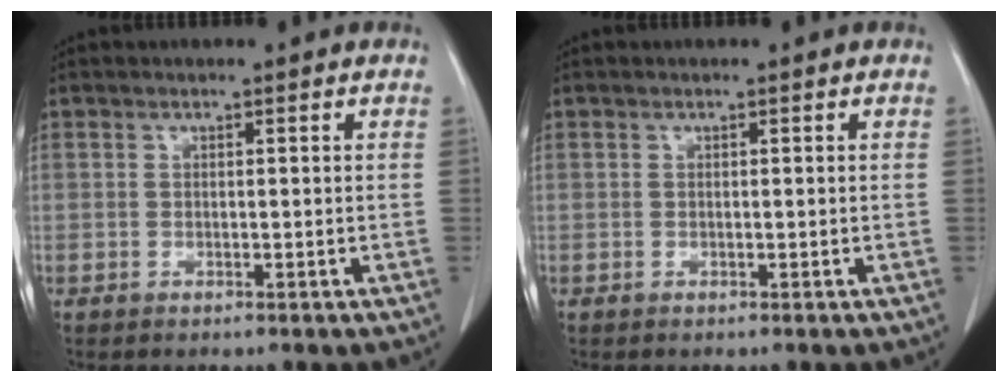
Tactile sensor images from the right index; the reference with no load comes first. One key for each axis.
{"total": 0.0}